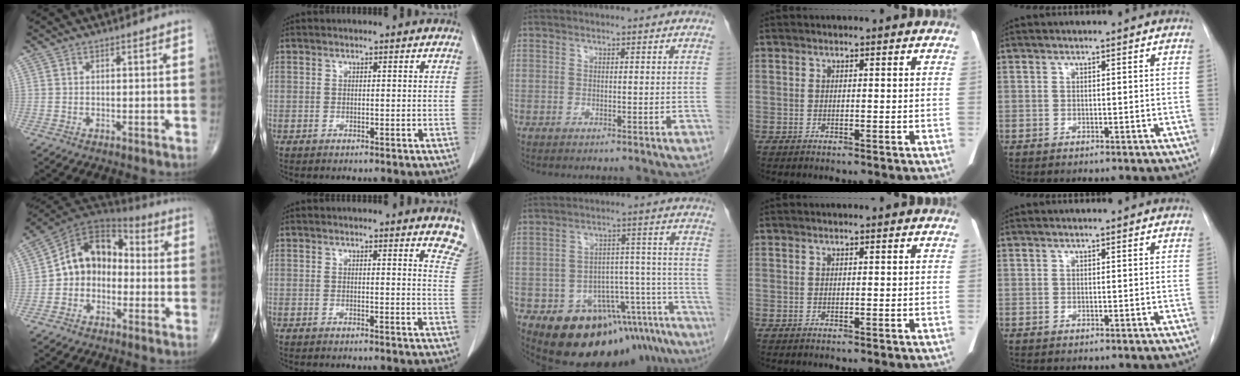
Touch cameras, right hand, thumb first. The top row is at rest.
{"thumb": {"total": 12.5, "force": [-1.2, 9.6, 7.9], "torque": [-0.097, 0.046, -0.039]}, "index": {"total": 5.7, "force": [5.2, 1.0, 2.1], "torque": [-0.009, -0.026, 0.028]}, "middle": {"total": 18.9, "force": [-16.1, 7.5, 6.6], "torque": [-0.029, 0.062, -0.205]}}